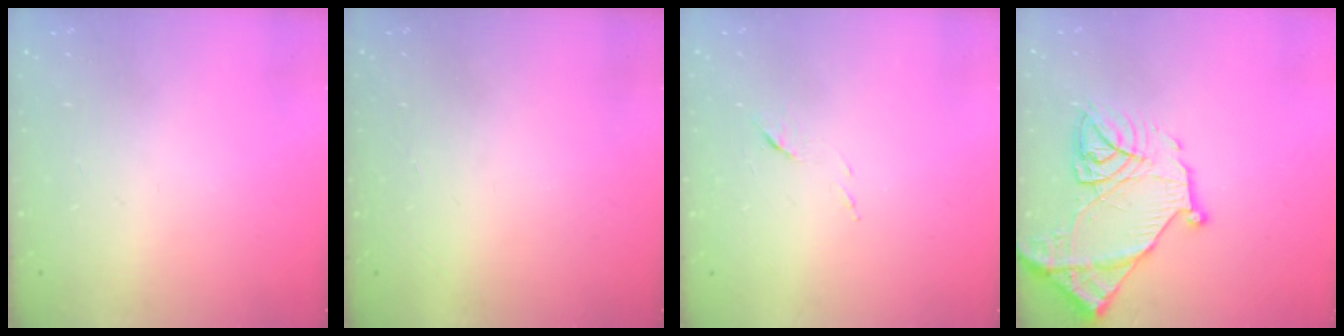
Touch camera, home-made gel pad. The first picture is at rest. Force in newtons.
{"total": 1.6, "press": 1.5, "slide": 0.1}
{"total": 5.5, "press": 5.5, "slide": 0.5}
{"total": 17.5, "press": 17.4, "slide": 1.9}